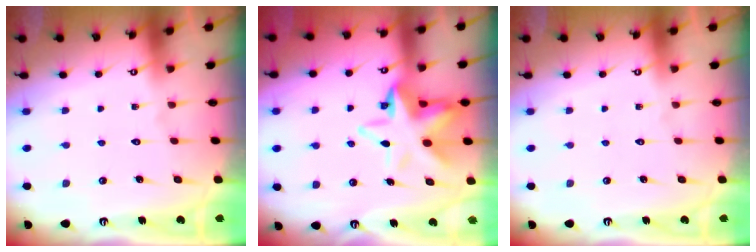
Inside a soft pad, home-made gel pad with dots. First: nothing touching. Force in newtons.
{"total": 11.1, "press": 10.9, "slide": 2.0}
{"total": 0.0}